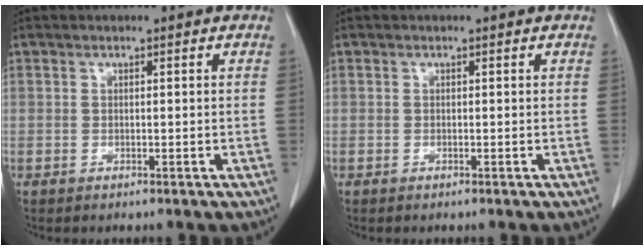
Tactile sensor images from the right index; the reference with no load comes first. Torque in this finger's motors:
{"motor_torque": [-0.01, 0.02, 0.00, 0.00]}